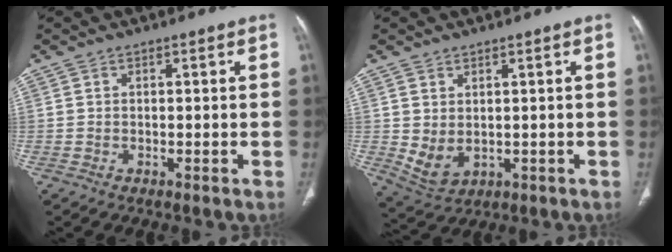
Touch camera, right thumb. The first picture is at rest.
{"total": 5.2, "force": [0.3, 3.5, 3.8], "torque": [-0.073, -0.006, 0.028]}